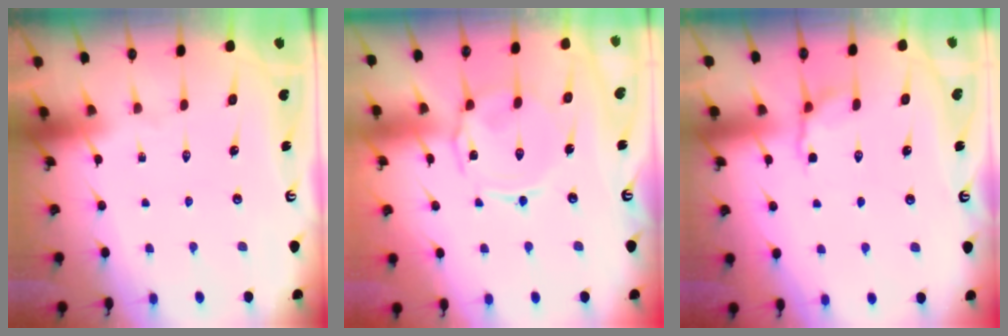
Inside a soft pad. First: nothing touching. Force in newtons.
{"total": 4.4, "press": 4.4, "slide": 0.3}
{"total": 3.5, "press": 3.2, "slide": 1.5}